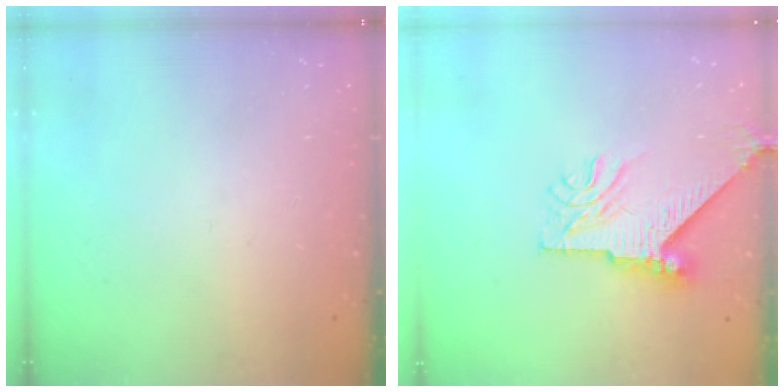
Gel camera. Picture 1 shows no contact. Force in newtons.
{"total": 10.3, "press": 10.2, "slide": 1.3}